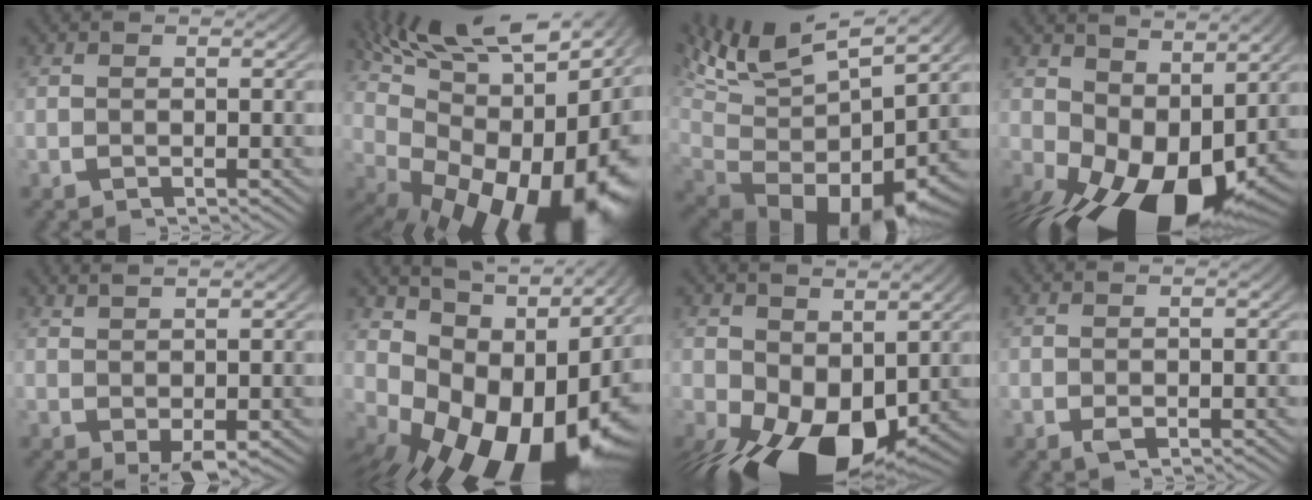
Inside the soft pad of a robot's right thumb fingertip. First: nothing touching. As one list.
[{"total": 19.7, "force": [0.0, 11.4, 16.1], "torque": [-0.262, -0.038, 0.027]}, {"total": 13.8, "force": [-0.1, 7.6, 11.4], "torque": [-0.207, -0.032, 0.019]}, {"total": 12.0, "force": [-2.0, 7.0, 9.5], "torque": [-0.157, -0.054, -0.005]}, {"total": 2.7, "force": [0.4, 1.3, 2.4], "torque": [-0.038, -0.013, 0.023]}, {"total": 16.7, "force": [-1.1, 10.1, 13.2], "torque": [-0.217, -0.045, 0.010]}, {"total": 11.6, "force": [-2.9, 7.1, 8.8], "torque": [-0.150, -0.057, -0.020]}, {"total": 1.0, "force": [-0.3, 0.7, 0.7], "torque": [-0.015, -0.006, -0.002]}]